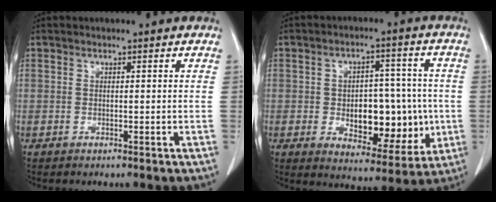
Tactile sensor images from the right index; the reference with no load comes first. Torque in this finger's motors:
{"motor_torque": [0.30, 0.09, 0.28, 0.09]}